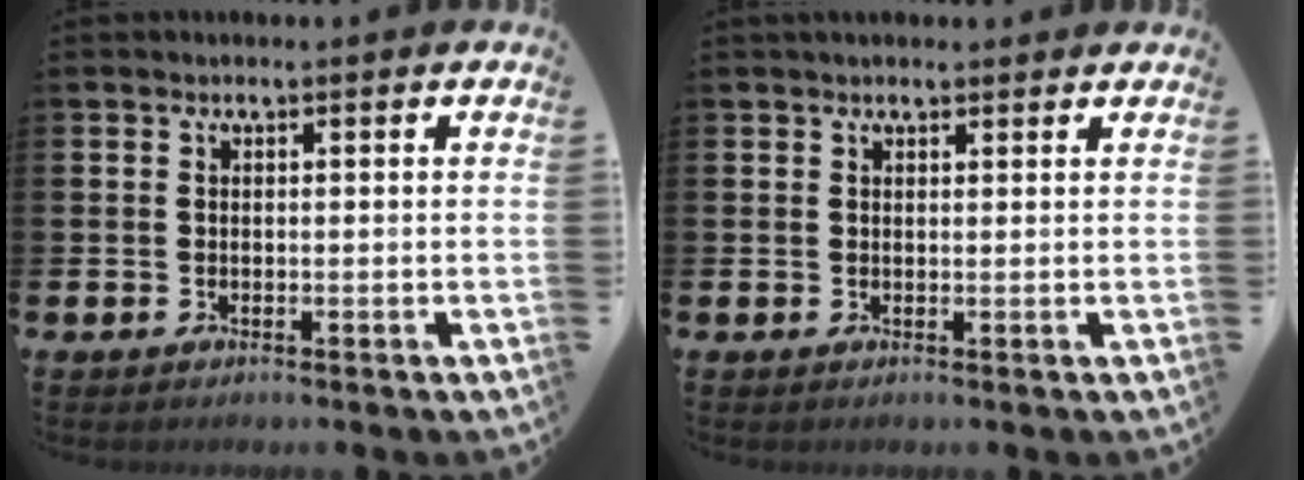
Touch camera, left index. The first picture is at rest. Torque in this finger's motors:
{"motor_torque": [0.80, -1.34, -0.02, 0.12]}